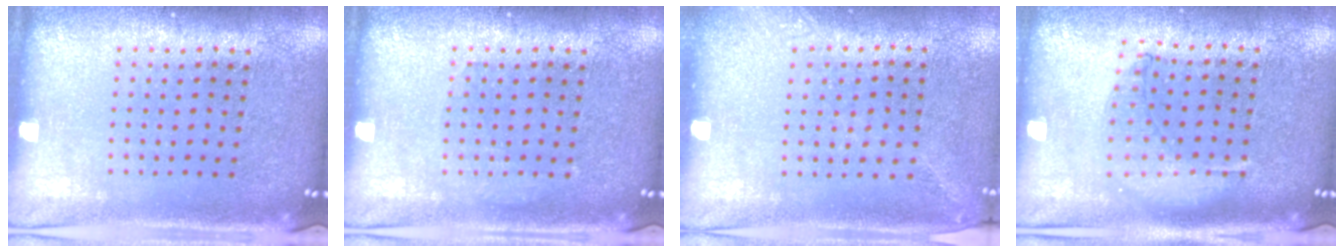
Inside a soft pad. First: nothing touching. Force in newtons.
{"total": 0.8, "press": 0.8, "slide": 0.1}
{"total": 1.4, "press": 1.1, "slide": 0.9}
{"total": 1.0, "press": 0.9, "slide": 0.3}